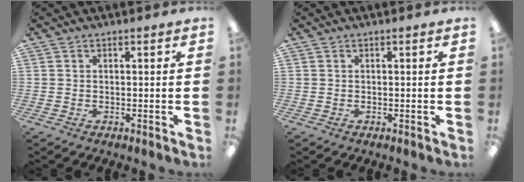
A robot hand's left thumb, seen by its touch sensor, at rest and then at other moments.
{"total": 0.0}